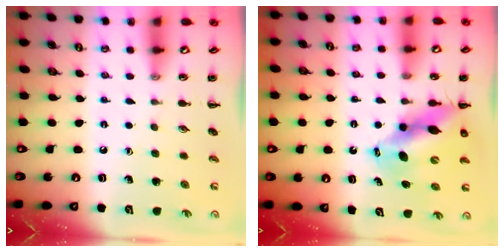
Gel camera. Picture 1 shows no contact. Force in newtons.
{"total": 11.3, "press": 10.9, "slide": 2.9}